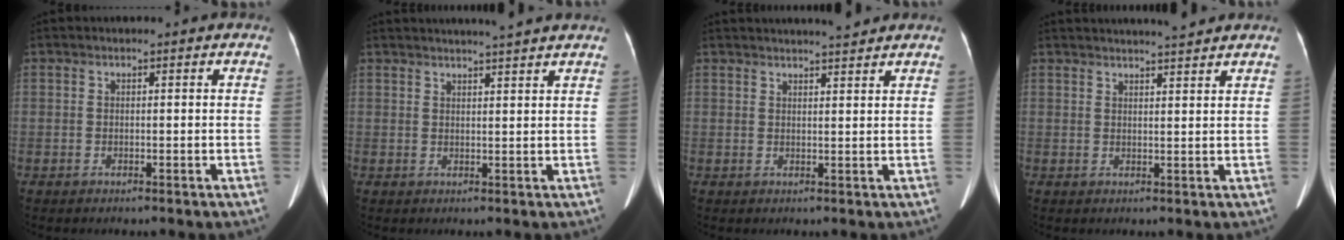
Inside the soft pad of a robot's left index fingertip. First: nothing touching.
{"total": 7.6, "force": [6.8, -0.7, 3.3], "torque": [-0.046, 0.016, 0.080]}
{"total": 5.7, "force": [5.2, -0.1, 2.2], "torque": [-0.036, 0.009, 0.069]}
{"total": 6.5, "force": [6.0, -0.5, 2.5], "torque": [-0.039, 0.010, 0.078]}